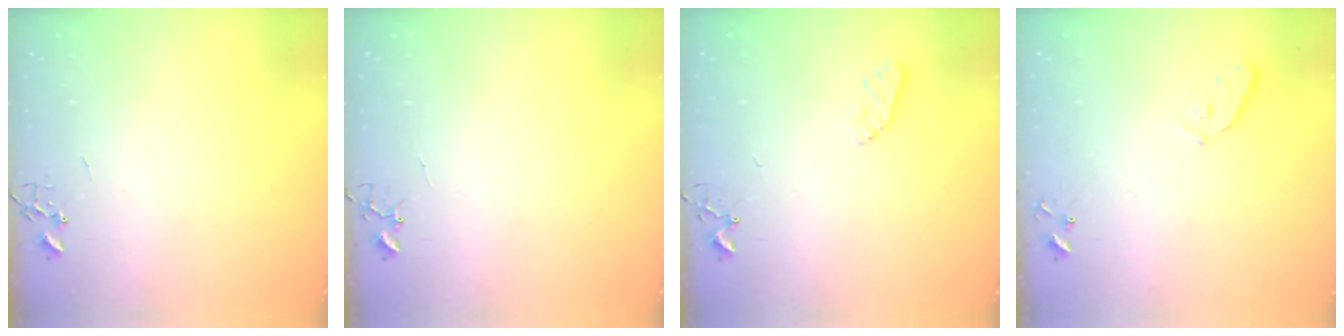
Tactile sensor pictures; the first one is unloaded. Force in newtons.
{"total": 3.8, "press": 3.8, "slide": 0.4}
{"total": 7.2, "press": 7.1, "slide": 0.8}
{"total": 3.3, "press": 3.2, "slide": 0.5}